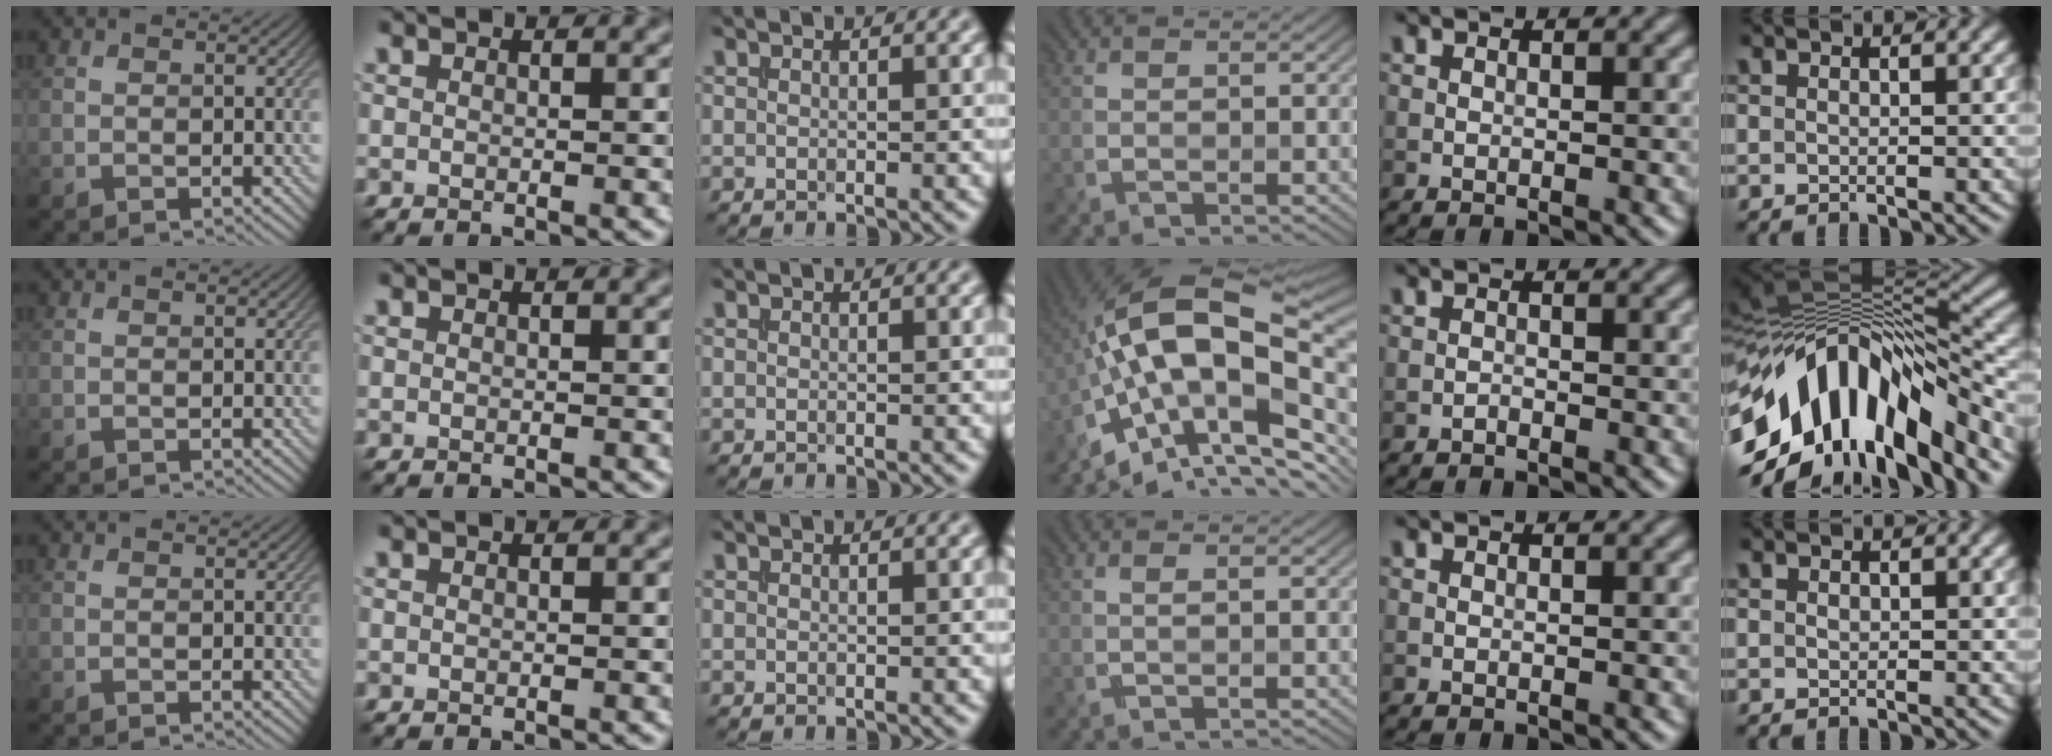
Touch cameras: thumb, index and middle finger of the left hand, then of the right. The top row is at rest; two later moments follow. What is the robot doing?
{"motion": "insert", "object": "file holder"}